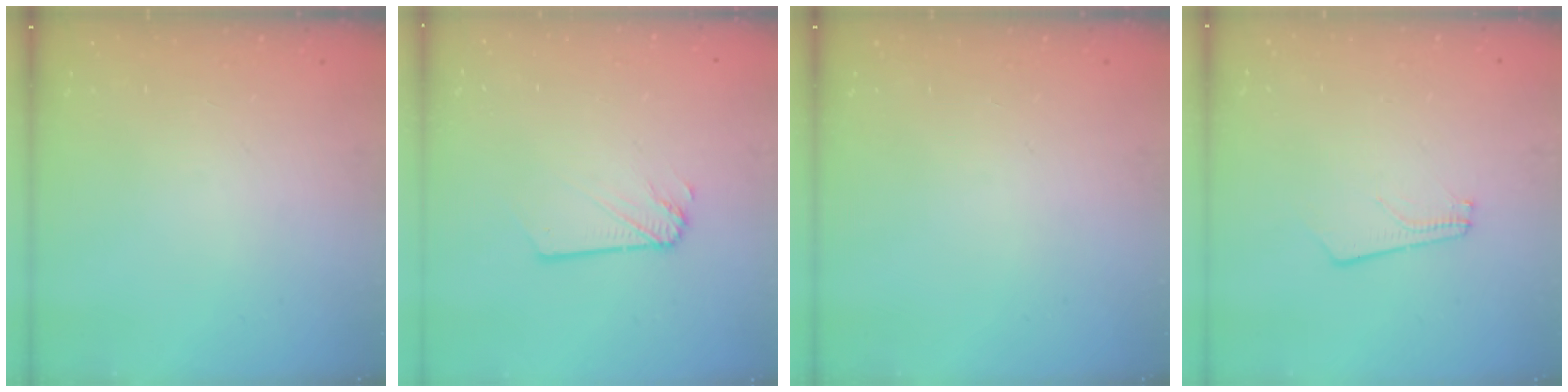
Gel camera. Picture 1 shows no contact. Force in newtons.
{"total": 2.0, "press": 2.0, "slide": 0.3}
{"total": 0.0}
{"total": 2.2, "press": 2.2, "slide": 0.3}